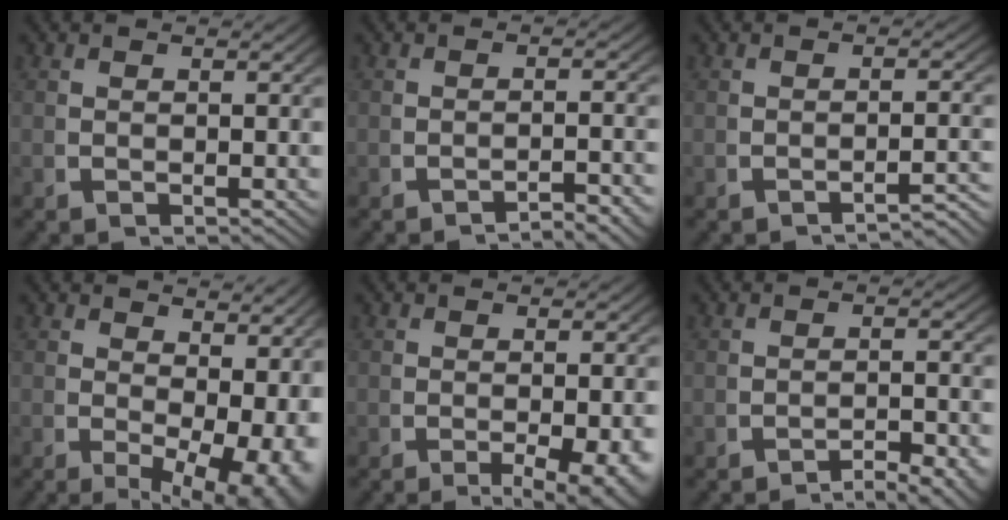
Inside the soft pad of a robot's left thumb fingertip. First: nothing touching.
{"total": 3.1, "force": [-2.8, 0.3, 1.3], "torque": [-0.016, -0.002, -0.043]}
{"total": 3.1, "force": [-2.7, 0.4, 1.4], "torque": [-0.022, -0.003, -0.038]}
{"total": 7.2, "force": [-0.6, 4.3, 5.7], "torque": [-0.085, -0.037, 0.008]}
{"total": 5.4, "force": [-2.4, 2.2, 4.3], "torque": [-0.063, -0.019, -0.028]}
{"total": 4.4, "force": [-3.6, 1.2, 2.3], "torque": [-0.030, -0.012, -0.055]}